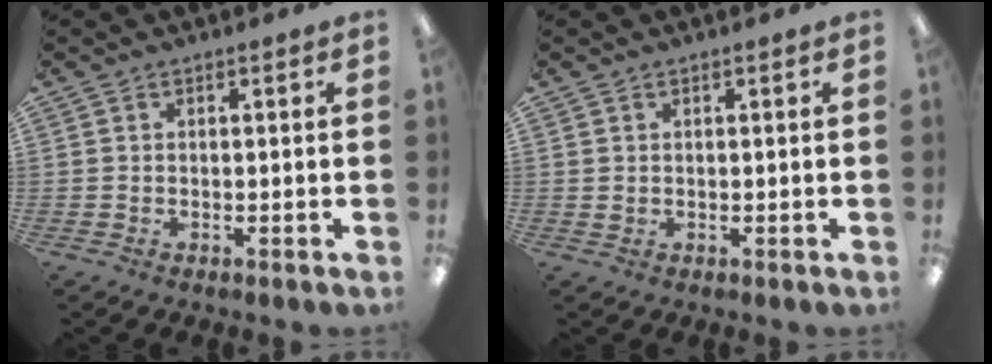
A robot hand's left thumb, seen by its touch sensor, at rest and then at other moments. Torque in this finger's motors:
{"motor_torque": [-0.16, 0.12, 0.24, -0.23, 0.00]}